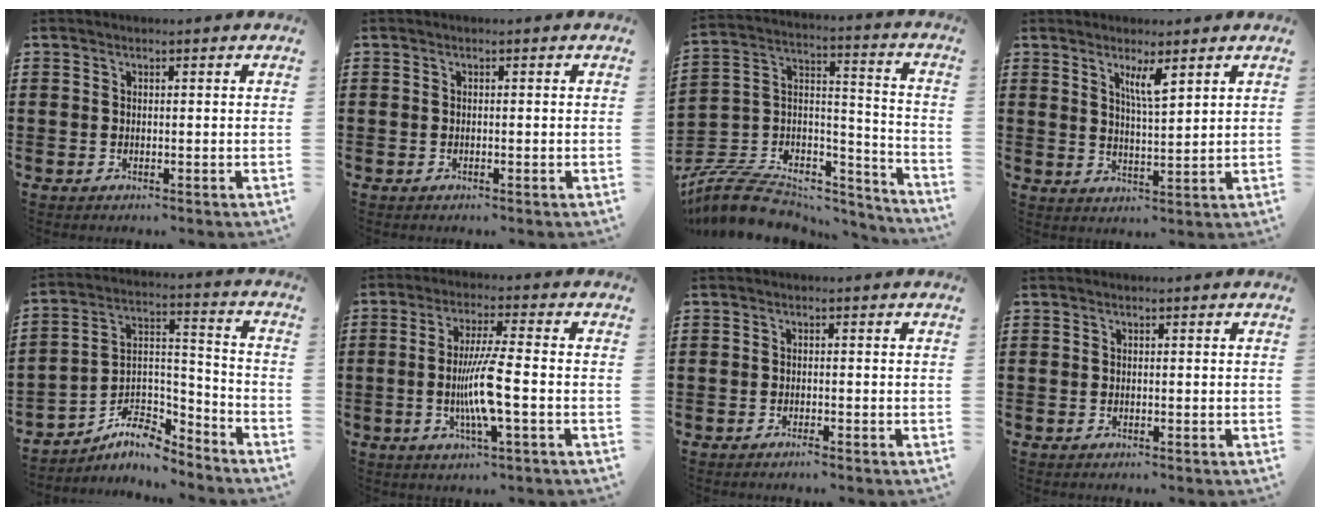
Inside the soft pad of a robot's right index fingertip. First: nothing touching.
{"total": 0.0}
{"total": 8.9, "force": [-7.1, 4.0, 3.7], "torque": [-0.081, 0.013, -0.137]}
{"total": 4.2, "force": [2.5, 0.7, 3.3], "torque": [-0.070, 0.003, 0.043]}
{"total": 8.0, "force": [-6.8, 2.8, 3.1], "torque": [-0.060, 0.010, -0.132]}
{"total": 8.1, "force": [-1.7, 0.5, 7.9], "torque": [-0.161, -0.017, -0.040]}
{"total": 0.9, "force": [-0.7, 0.0, 0.5], "torque": [-0.011, -0.004, -0.014]}
{"total": 0.0}